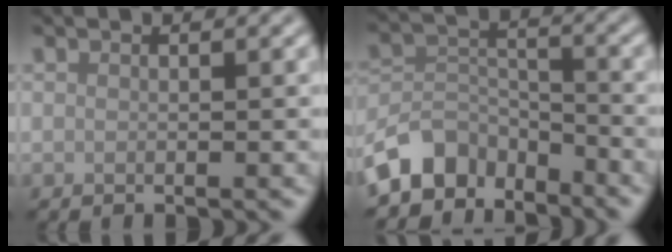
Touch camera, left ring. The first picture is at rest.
{"total": 5.9, "force": [-4.8, 3.1, 1.7], "torque": [-0.019, -0.003, -0.100]}